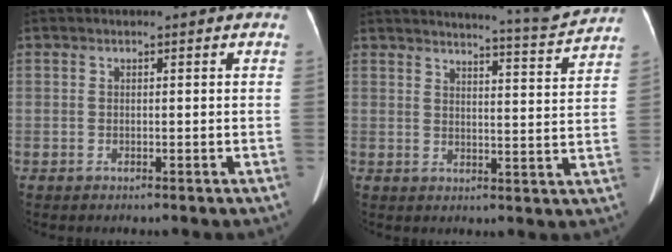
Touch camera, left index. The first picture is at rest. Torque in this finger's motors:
{"motor_torque": [-0.70, -1.44, 0.03, 0.06]}